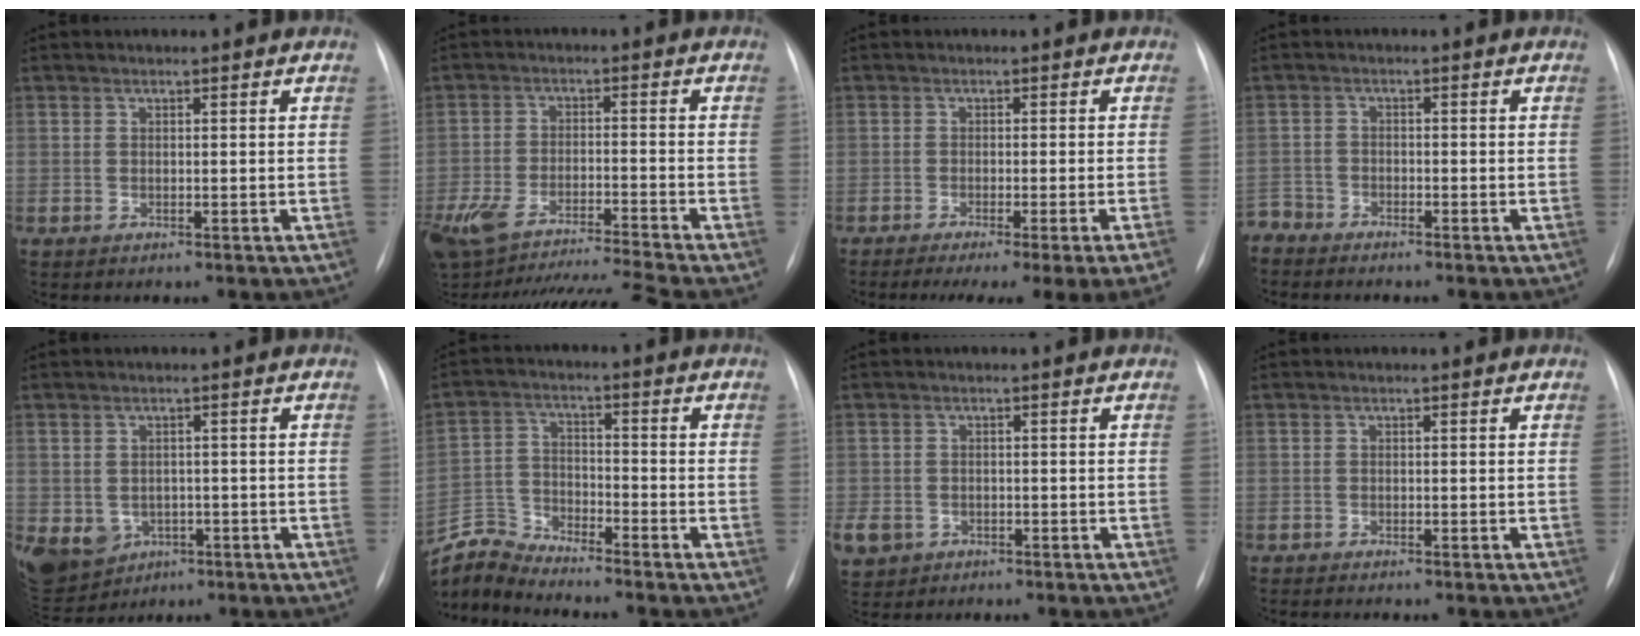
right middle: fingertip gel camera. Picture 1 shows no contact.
{"total": 18.8, "force": [-16.5, -0.3, 9.1], "torque": [-0.194, -0.026, -0.266]}
{"total": 12.6, "force": [-9.9, -1.3, 7.7], "torque": [-0.072, -0.030, -0.132]}
{"total": 3.4, "force": [-3.3, 0.7, -0.6], "torque": [0.012, -0.010, -0.064]}
{"total": 14.6, "force": [-5.6, 12.1, 5.7], "torque": [-0.168, 0.003, -0.066]}
{"total": 7.3, "force": [-7.2, -0.6, -0.4], "torque": [-0.005, 0.002, -0.141]}
{"total": 6.3, "force": [-3.4, 5.0, 1.8], "torque": [-0.058, -0.002, -0.051]}
{"total": 1.6, "force": [-1.4, 0.0, 0.7], "torque": [-0.015, -0.005, -0.018]}